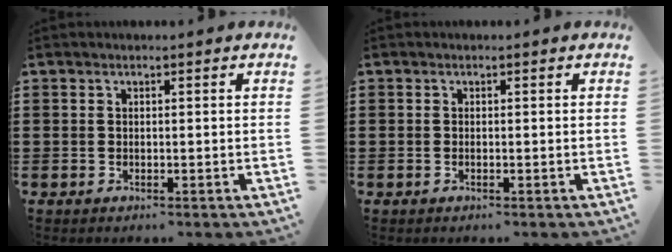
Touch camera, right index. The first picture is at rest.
{"total": 0.0}